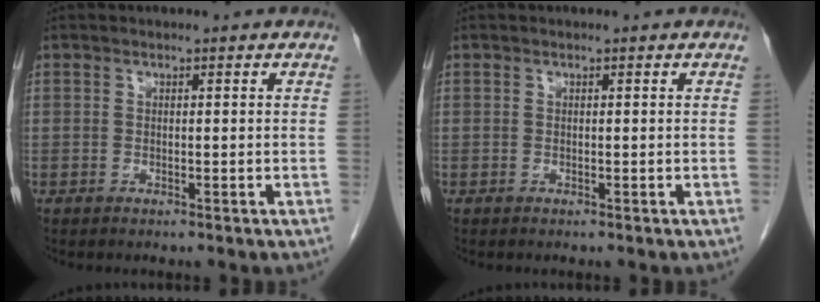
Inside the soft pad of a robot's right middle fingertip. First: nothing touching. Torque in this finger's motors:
{"motor_torque": [-0.02, 0.08, -0.02, -0.01]}